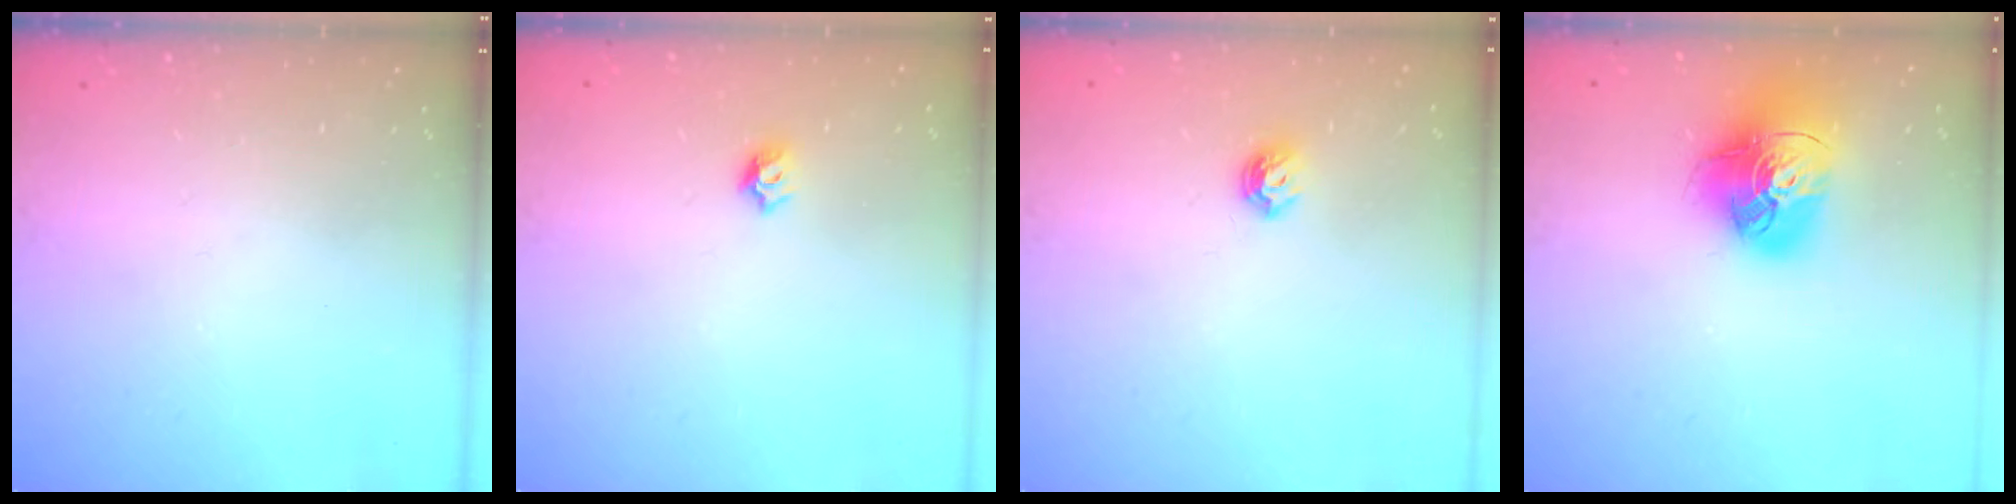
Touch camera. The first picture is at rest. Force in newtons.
{"total": 5.7, "press": 5.6, "slide": 0.7}
{"total": 6.6, "press": 6.6, "slide": 1.0}
{"total": 18.0, "press": 17.9, "slide": 2.0}